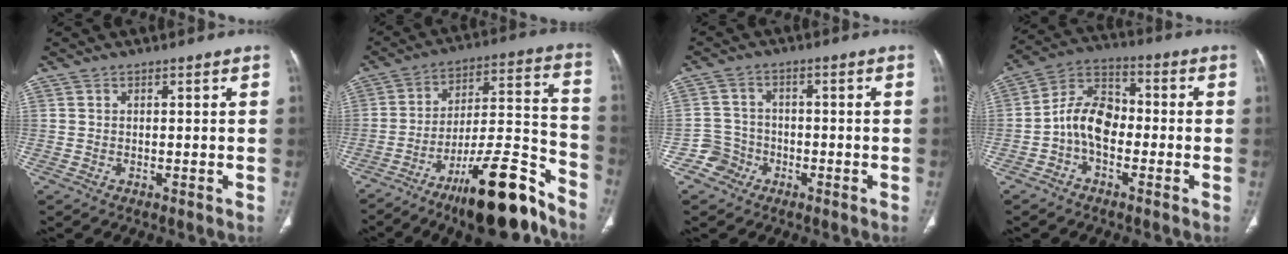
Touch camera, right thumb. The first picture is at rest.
{"total": 20.4, "force": [-14.0, 4.8, 14.1], "torque": [-0.194, 0.099, -0.222]}
{"total": 4.6, "force": [-2.4, 3.9, -0.3], "torque": [0.032, 0.023, -0.050]}
{"total": 9.7, "force": [-2.2, 6.3, 7.0], "torque": [-0.116, 0.037, -0.053]}